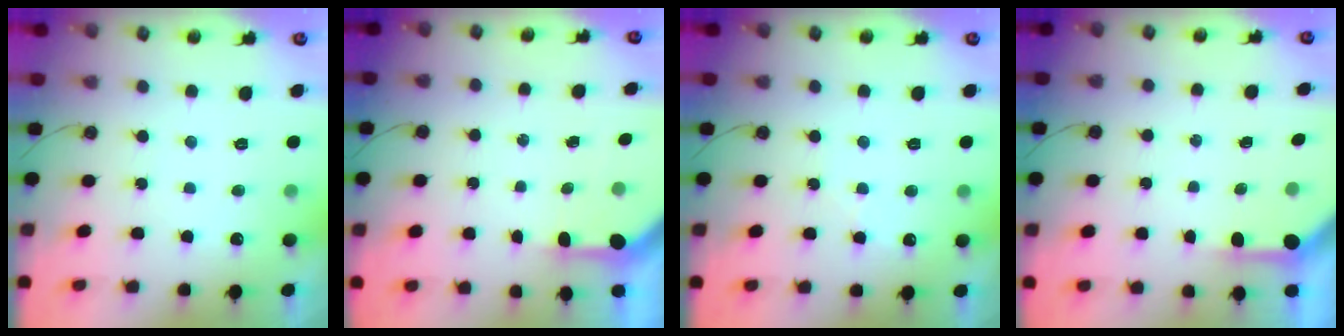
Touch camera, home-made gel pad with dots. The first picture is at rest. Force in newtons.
{"total": 3.3, "press": 3.3, "slide": 0.2}
{"total": 6.1, "press": 6.0, "slide": 0.9}
{"total": 3.3, "press": 3.3, "slide": 0.4}